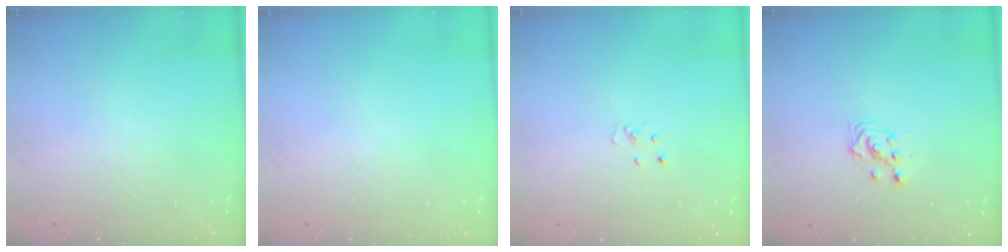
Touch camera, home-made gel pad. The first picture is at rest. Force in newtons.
{"total": 0.0}
{"total": 2.5, "press": 2.5, "slide": 0.3}
{"total": 2.3, "press": 2.3, "slide": 0.2}